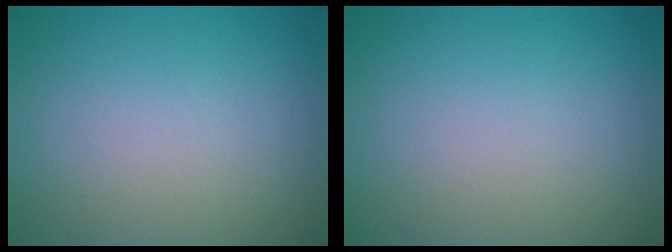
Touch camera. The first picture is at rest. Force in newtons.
{"total": 0.0}